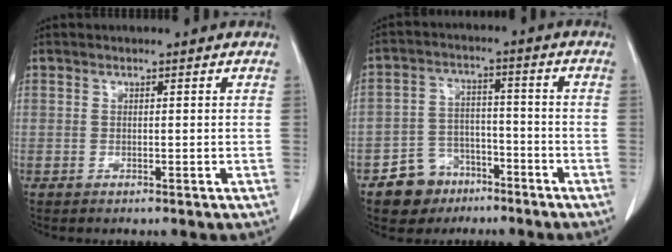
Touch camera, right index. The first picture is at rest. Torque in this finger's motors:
{"motor_torque": [-0.24, 0.06, -0.26, -0.14]}